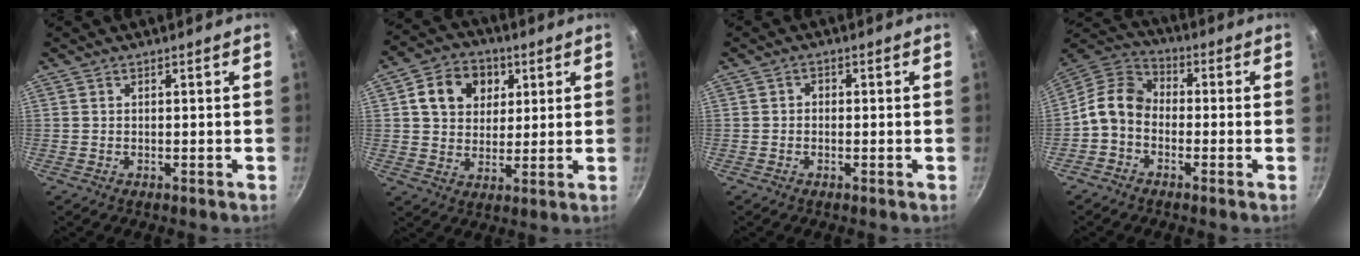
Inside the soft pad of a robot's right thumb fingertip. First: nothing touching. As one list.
[{"total": 11.4, "force": [3.8, 9.1, 5.7], "torque": [-0.068, 0.002, 0.056]}, {"total": 1.3, "force": [-0.3, 1.1, 0.6], "torque": [-0.007, 0.006, -0.007]}, {"total": 9.1, "force": [-2.2, 6.9, 5.5], "torque": [-0.089, 0.045, -0.067]}]